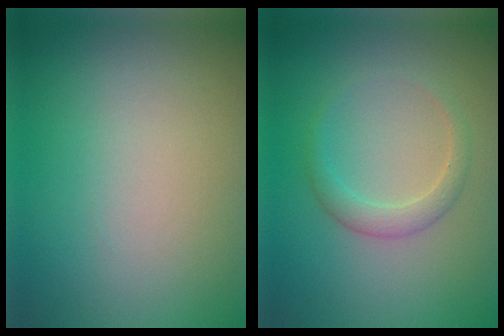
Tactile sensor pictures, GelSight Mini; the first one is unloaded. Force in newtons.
{"total": 1.9, "press": 1.9, "slide": 0.1}